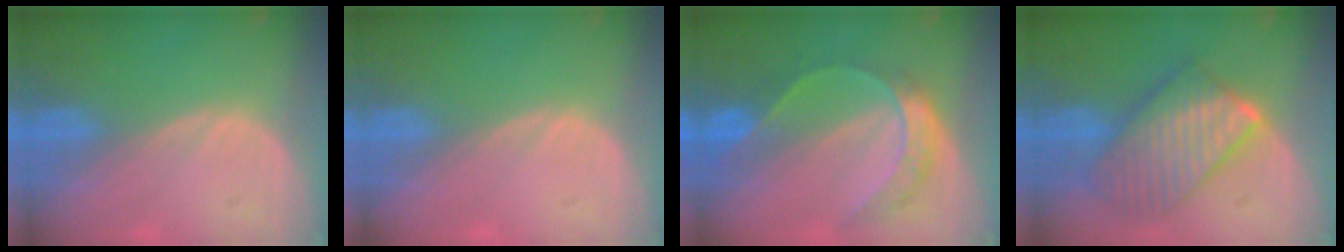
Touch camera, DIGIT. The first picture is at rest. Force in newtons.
{"total": 0.7, "press": 0.1, "slide": 0.7}
{"total": 7.7, "press": 6.5, "slide": 4.2}
{"total": 10.1, "press": 10.1, "slide": 0.7}